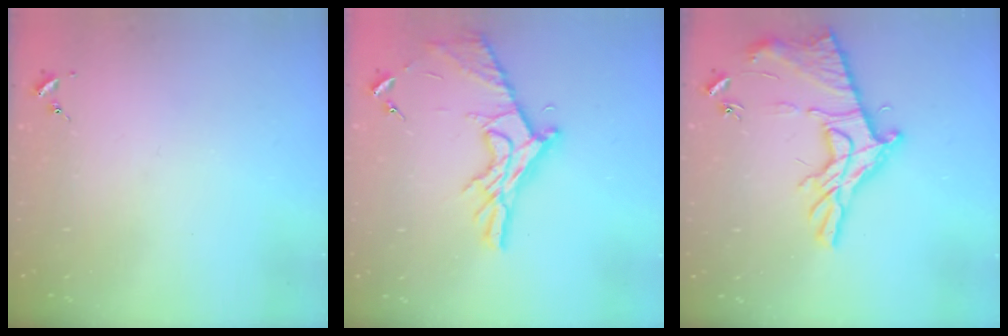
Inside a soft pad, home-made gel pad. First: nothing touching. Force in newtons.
{"total": 13.9, "press": 13.9, "slide": 0.7}
{"total": 17.4, "press": 17.3, "slide": 0.9}